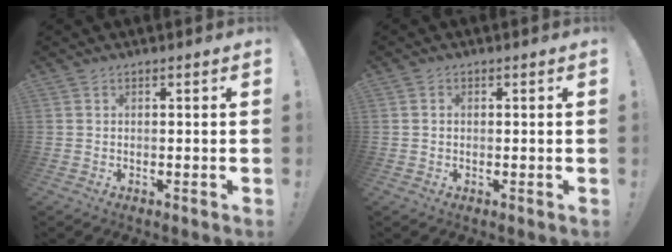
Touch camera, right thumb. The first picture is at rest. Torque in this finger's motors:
{"motor_torque": [0.11, -0.45, -0.27, 0.00, -0.03]}